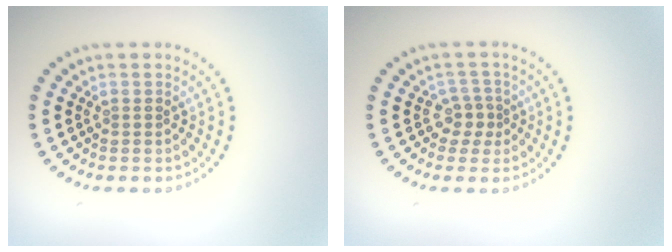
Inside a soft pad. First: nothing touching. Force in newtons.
{"total": 1.9, "press": 1.4, "slide": 1.3}